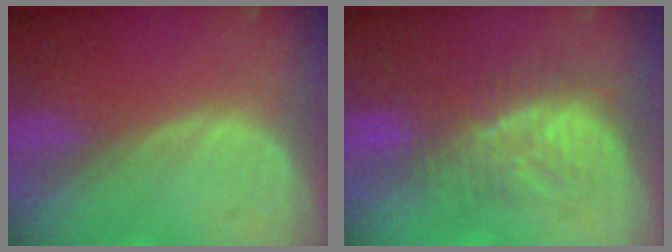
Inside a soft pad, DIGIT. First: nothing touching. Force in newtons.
{"total": 8.1, "press": 7.9, "slide": 1.7}